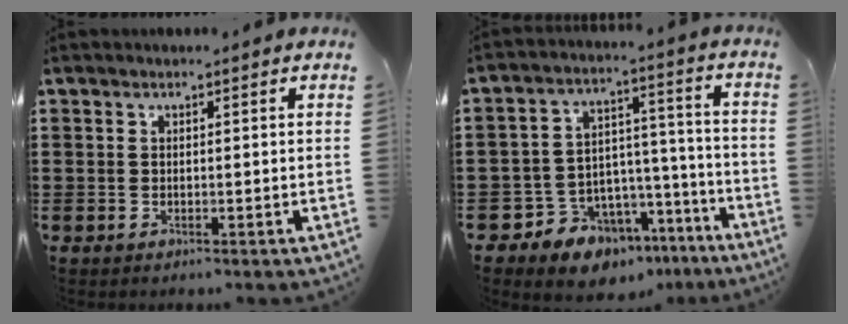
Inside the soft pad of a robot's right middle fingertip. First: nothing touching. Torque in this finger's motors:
{"motor_torque": [1.35, -0.79, 0.21, 0.14]}